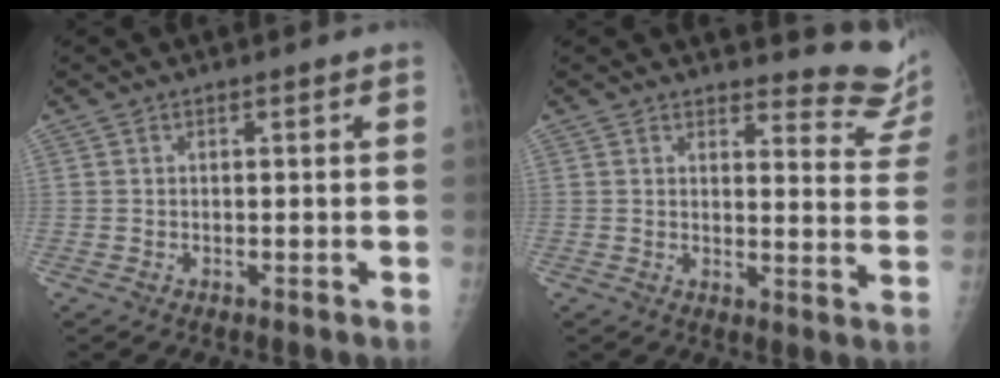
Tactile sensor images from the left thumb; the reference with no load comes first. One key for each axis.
{"total": 12.0, "fx": 11.7, "fy": 2.4, "fz": 1.2, "tx": 0.025, "ty": -0.130, "tz": 0.101}